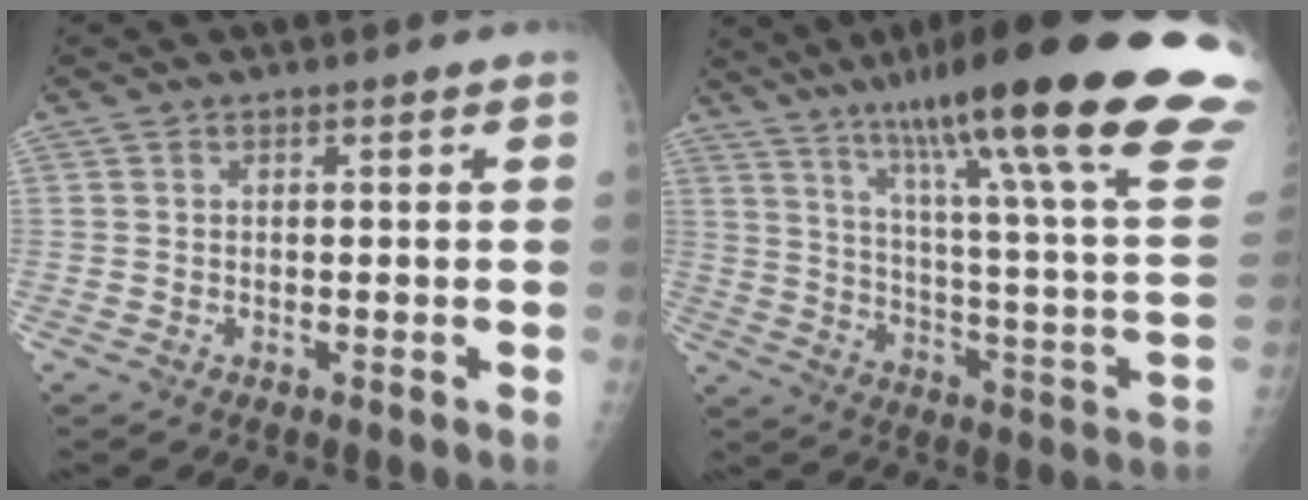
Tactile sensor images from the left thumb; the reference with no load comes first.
{"total": 33.8, "force": [21.6, 3.3, 25.8], "torque": [-0.312, -0.071, 0.319]}